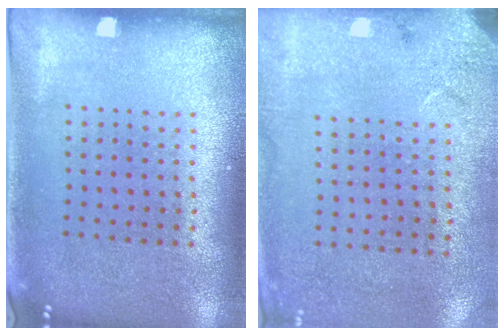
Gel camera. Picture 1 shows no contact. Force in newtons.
{"total": 2.6, "press": 2.1, "slide": 1.6}